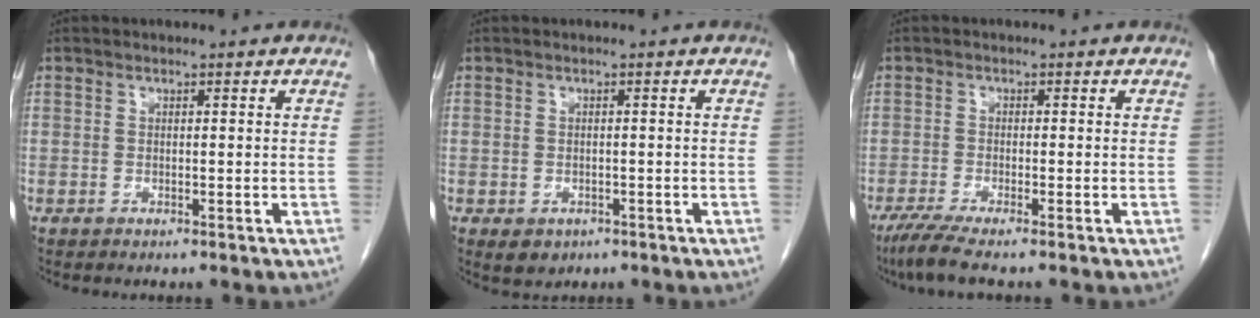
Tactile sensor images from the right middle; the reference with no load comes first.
{"total": 2.3, "force": [-1.1, 1.8, 1.0], "torque": [-0.011, 0.001, -0.004]}
{"total": 4.4, "force": [-3.3, -0.2, 3.0], "torque": [-0.057, -0.013, -0.065]}